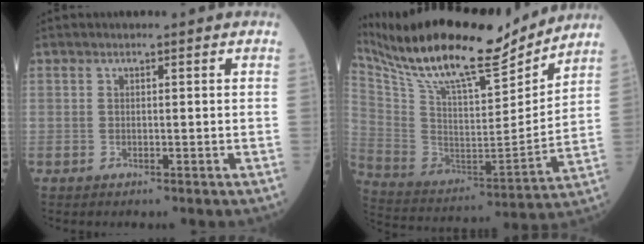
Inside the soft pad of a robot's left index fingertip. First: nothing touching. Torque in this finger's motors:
{"motor_torque": [0.05, -0.71, 0.54, 0.16]}